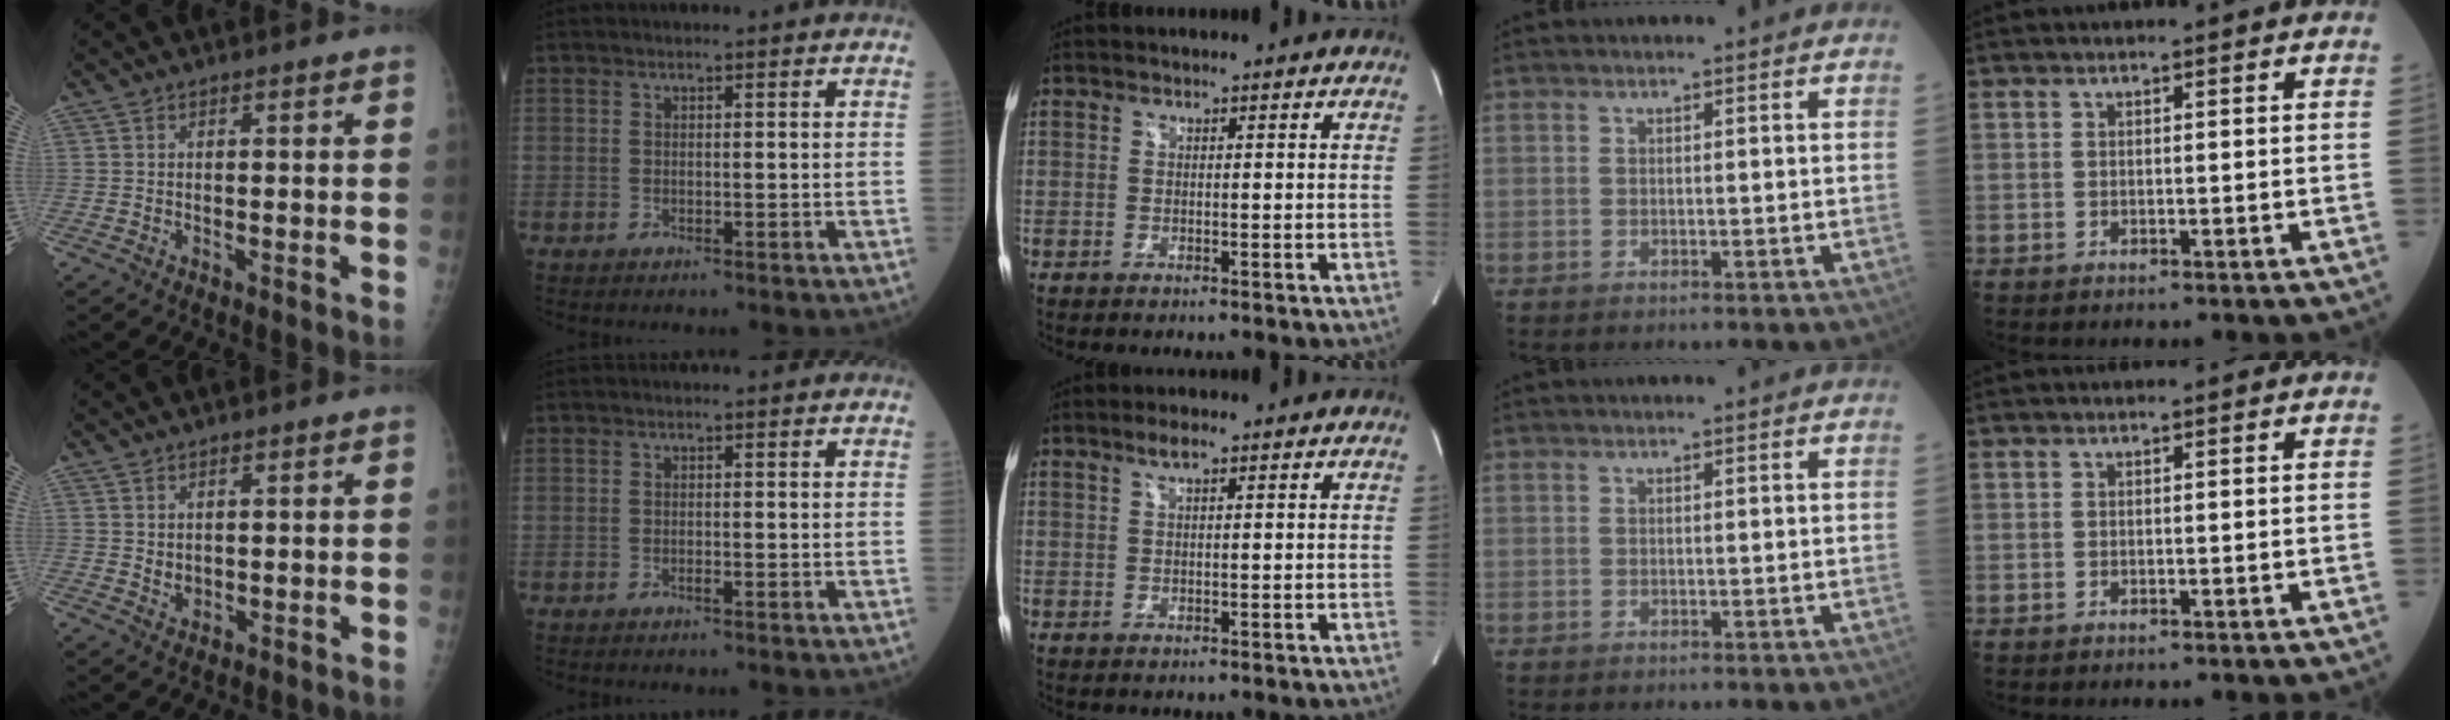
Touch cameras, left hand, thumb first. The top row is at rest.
{"thumb": {"total": 2.4, "force": [1.2, 1.6, 1.4], "torque": [-0.016, -0.012, 0.029]}, "middle": {"total": 2.0, "force": [1.3, 0.3, 1.5], "torque": [-0.035, 0.004, 0.024]}}